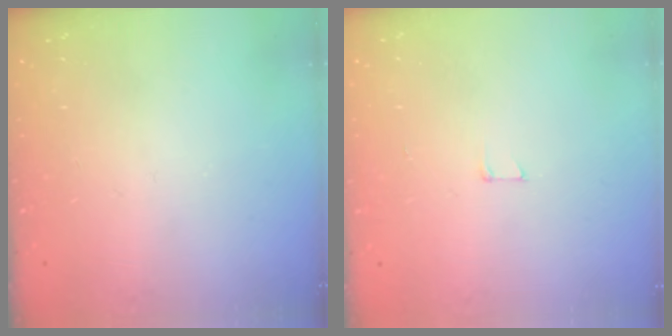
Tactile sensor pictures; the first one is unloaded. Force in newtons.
{"total": 2.9, "press": 2.9, "slide": 0.2}